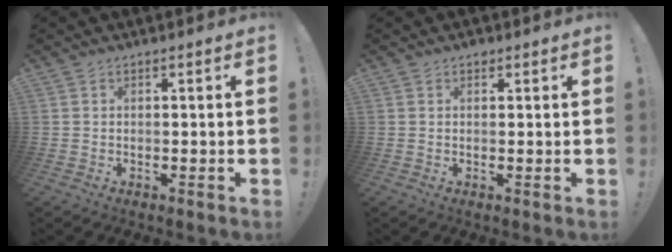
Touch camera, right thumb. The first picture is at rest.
{"total": 1.3, "force": [1.1, 0.7, 0.1], "torque": [0.012, -0.005, 0.017]}